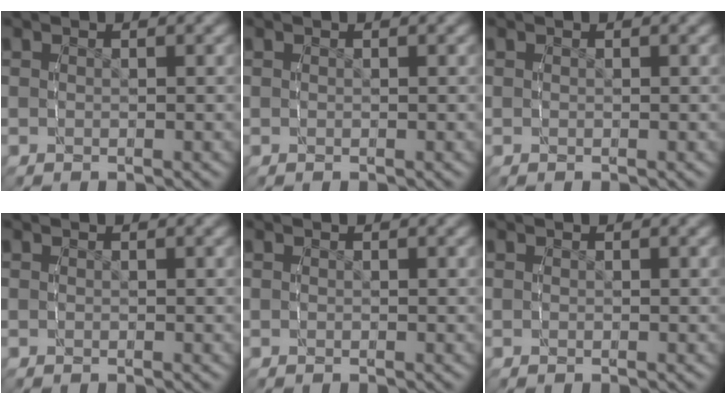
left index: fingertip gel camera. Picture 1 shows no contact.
{"total": 0.0}
{"total": 0.0}
{"total": 0.0}
{"total": 0.0}
{"total": 0.0}